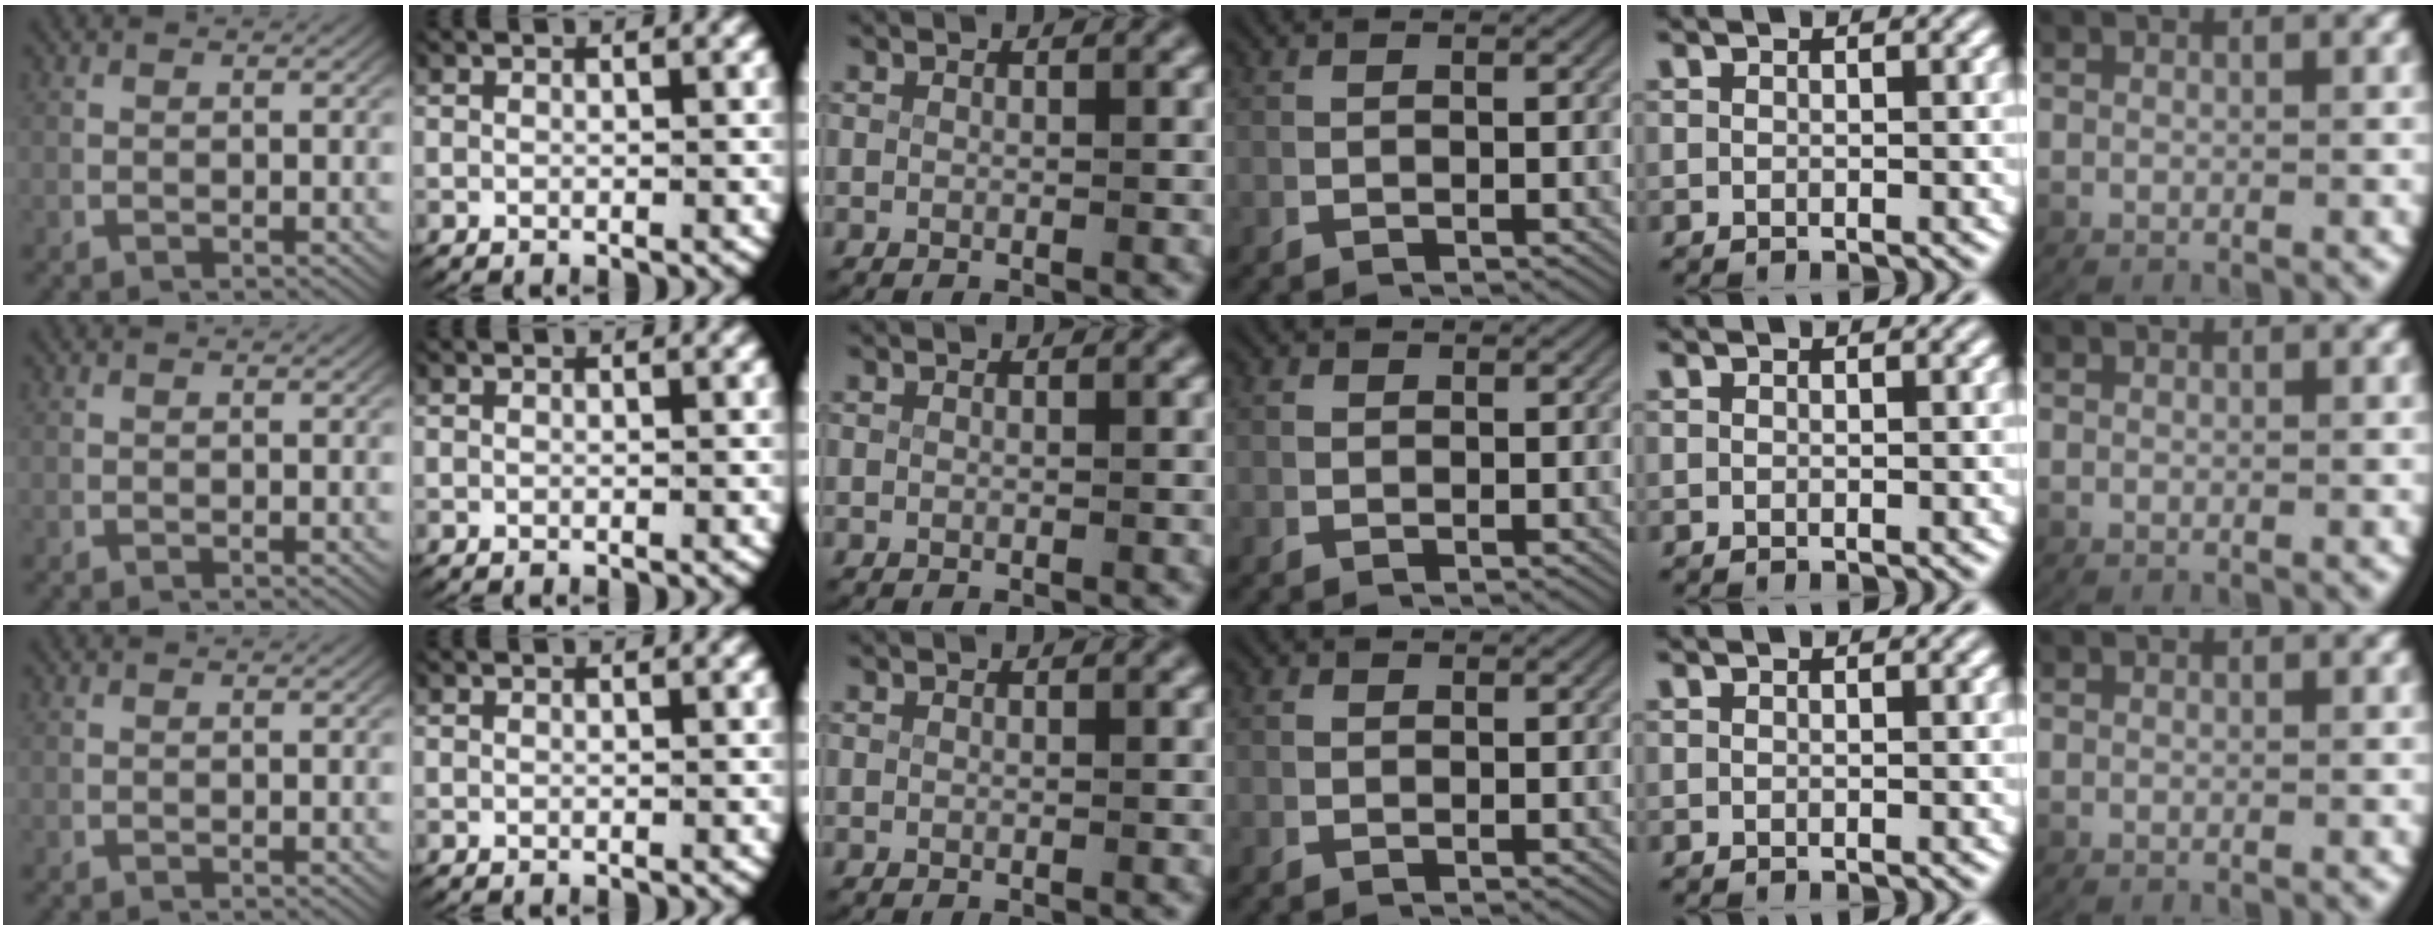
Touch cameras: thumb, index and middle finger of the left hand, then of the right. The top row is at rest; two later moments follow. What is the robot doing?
{"motion": "lift_and_place", "object": "paper towel"}